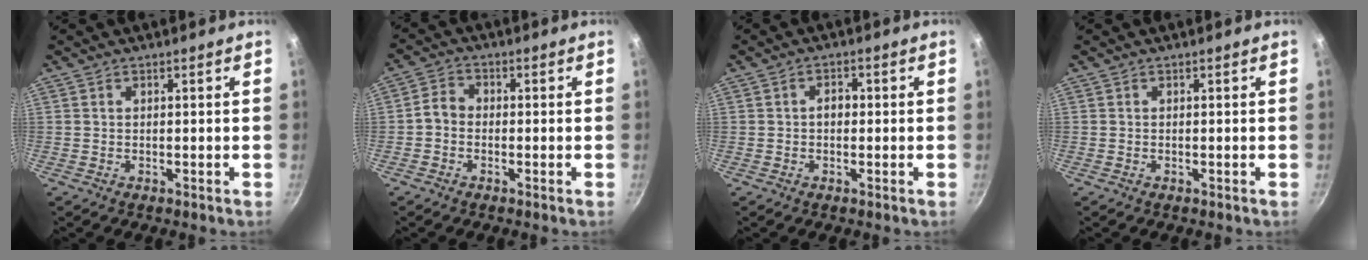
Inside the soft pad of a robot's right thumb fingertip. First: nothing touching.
{"total": 3.9, "force": [-0.9, 3.1, 2.3], "torque": [-0.034, 0.016, -0.026]}
{"total": 2.3, "force": [-0.1, 1.6, 1.6], "torque": [-0.015, 0.010, -0.005]}
{"total": 0.0}